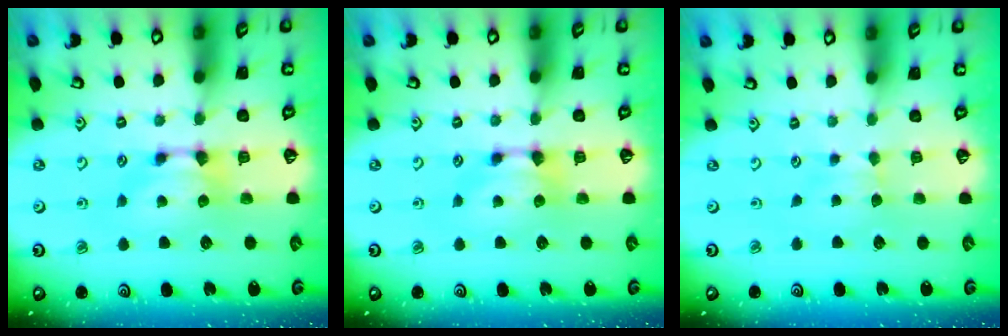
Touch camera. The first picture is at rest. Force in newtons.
{"total": 0.0}
{"total": 1.9, "press": 1.8, "slide": 0.4}